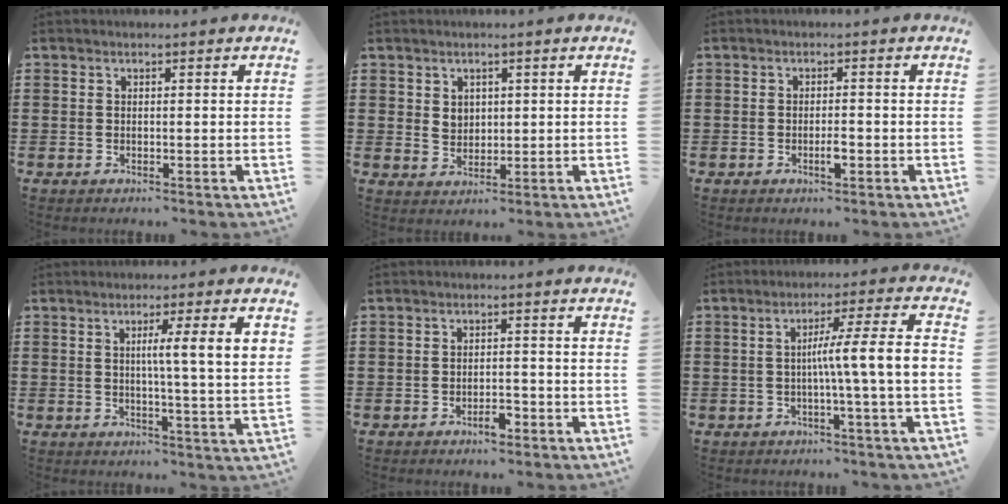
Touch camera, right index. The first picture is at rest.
{"total": 2.4, "force": [1.1, 1.9, 0.9], "torque": [-0.026, 0.006, 0.019]}
{"total": 2.4, "force": [-0.9, 0.7, 2.1], "torque": [-0.037, 0.000, -0.016]}
{"total": 6.0, "force": [1.5, -0.2, 5.8], "torque": [-0.106, -0.008, 0.018]}
{"total": 2.6, "force": [-1.8, 1.0, 1.6], "torque": [-0.030, 0.002, -0.034]}
{"total": 7.5, "force": [-1.0, -0.7, 7.4], "torque": [-0.133, -0.006, -0.024]}